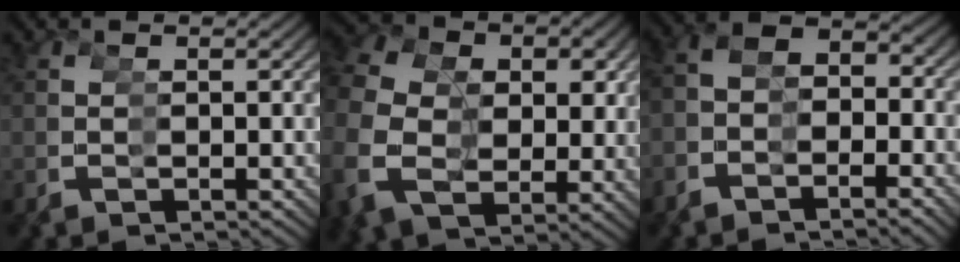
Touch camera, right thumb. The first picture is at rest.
{"total": 6.5, "force": [2.9, 4.7, 3.5], "torque": [-0.057, 0.009, 0.051]}
{"total": 3.8, "force": [-0.9, 3.4, 1.5], "torque": [-0.031, 0.025, -0.029]}